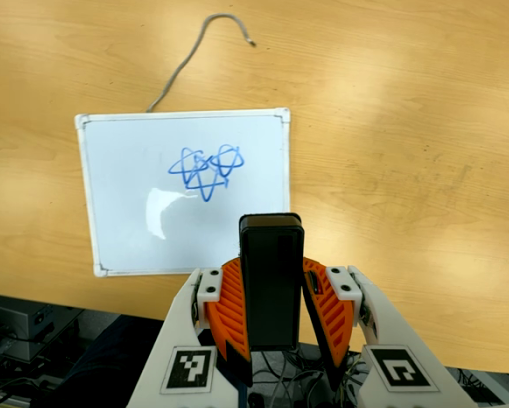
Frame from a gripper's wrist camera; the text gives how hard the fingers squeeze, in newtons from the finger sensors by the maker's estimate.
{"total": 5.7, "left": 5.5, "right": 6.0}